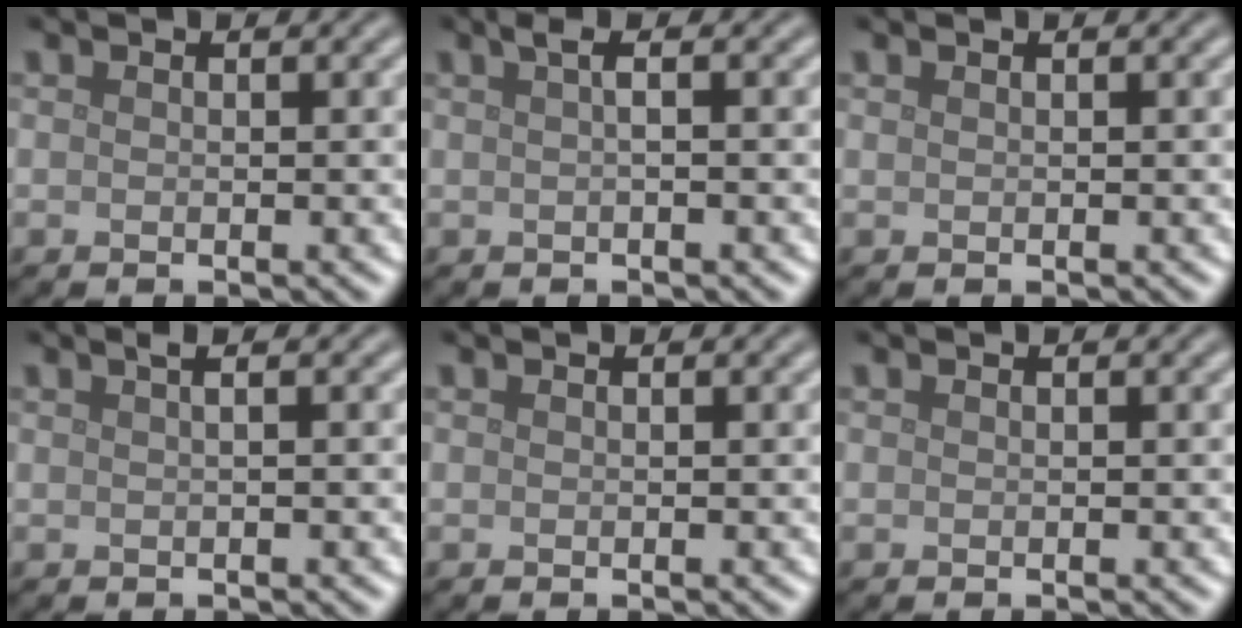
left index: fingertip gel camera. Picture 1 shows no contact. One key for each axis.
{"total": 1.4, "fx": 0.2, "fy": 0.3, "fz": 1.4, "tx": -0.026, "ty": 0.004, "tz": 0.002}
{"total": 0.0}
{"total": 1.5, "fx": 0.5, "fy": 0.6, "fz": 1.3, "tx": -0.010, "ty": 0.000, "tz": 0.000}
{"total": 0.0}
{"total": 0.0}